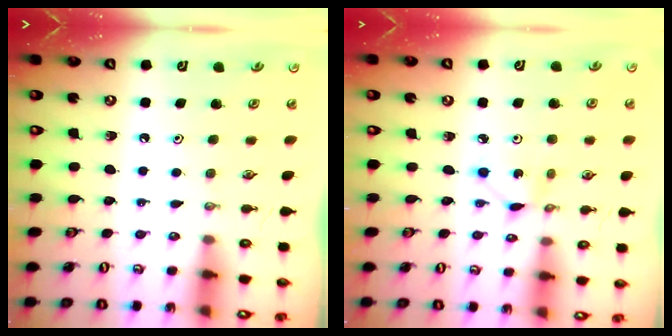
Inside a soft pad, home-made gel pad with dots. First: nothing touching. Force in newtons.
{"total": 2.5, "press": 2.5, "slide": 0.2}